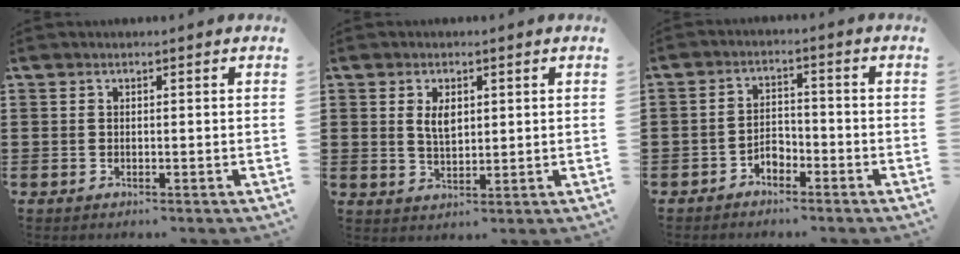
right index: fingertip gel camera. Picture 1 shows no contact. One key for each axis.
{"total": 3.5, "fx": 1.2, "fy": 1.8, "fz": 2.8, "tx": -0.051, "ty": 0.005, "tz": 0.018}
{"total": 2.7, "fx": -2.2, "fy": 1.3, "fz": 1.1, "tx": -0.025, "ty": 0.006, "tz": -0.045}